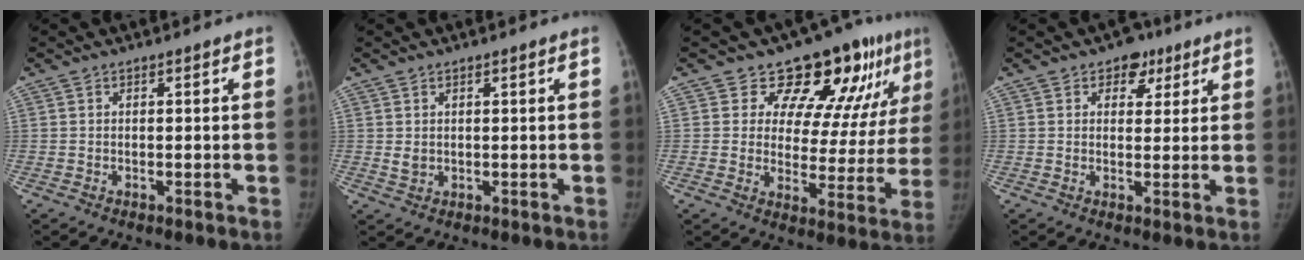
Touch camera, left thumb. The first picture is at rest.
{"total": 1.6, "force": [0.2, 1.3, 0.9], "torque": [-0.009, -0.003, 0.009]}
{"total": 15.8, "force": [9.9, 7.8, 9.5], "torque": [-0.063, -0.055, 0.124]}
{"total": 5.0, "force": [2.6, 3.8, 1.9], "torque": [0.012, -0.006, 0.031]}